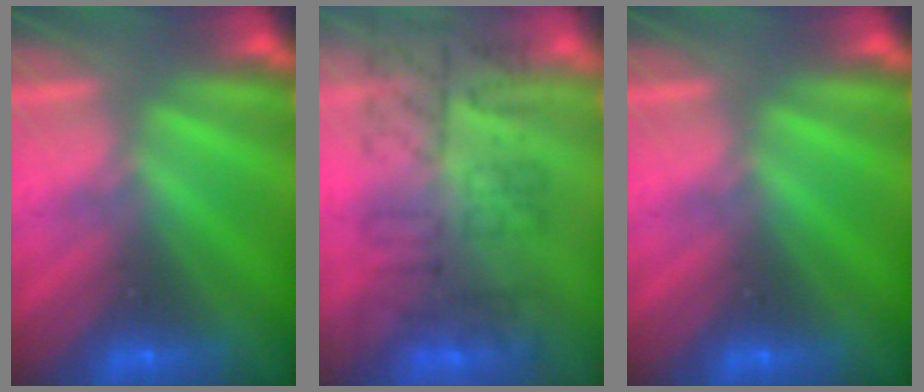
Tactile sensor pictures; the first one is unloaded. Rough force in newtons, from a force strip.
{"total": 3.8}
{"total": 0.0}